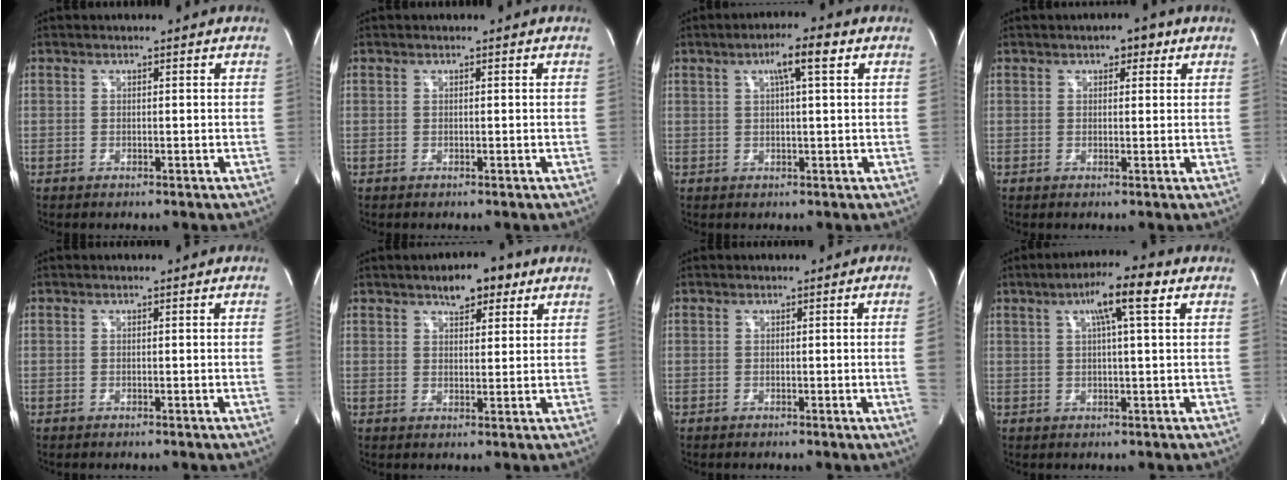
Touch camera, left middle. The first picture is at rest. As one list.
[{"total": 0.0}, {"total": 5.3, "force": [2.2, 0.2, 4.8], "torque": [-0.081, 0.011, 0.033]}, {"total": 2.6, "force": [1.5, 1.3, 1.7], "torque": [-0.024, 0.011, 0.019]}, {"total": 0.5, "force": [0.0, -0.2, 0.5], "torque": [-0.006, 0.000, -0.002]}, {"total": 5.7, "force": [3.7, 2.3, 3.7], "torque": [-0.056, 0.012, 0.055]}, {"total": 2.6, "force": [-0.1, -1.1, 2.3], "torque": [-0.031, -0.002, 0.000]}, {"total": 7.7, "force": [3.2, 0.2, 7.0], "torque": [-0.122, 0.017, 0.049]}]